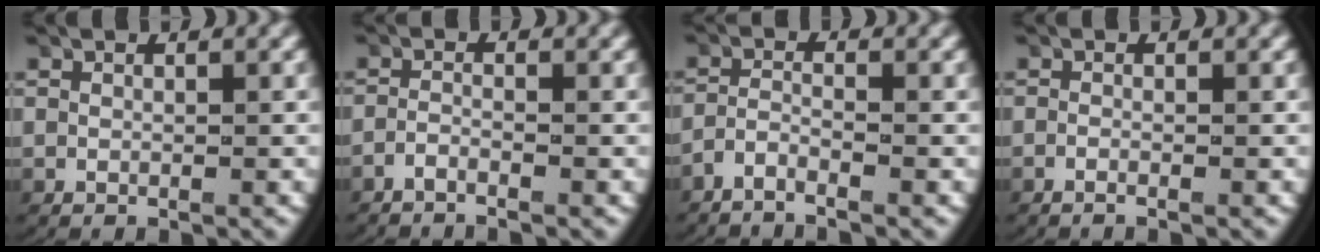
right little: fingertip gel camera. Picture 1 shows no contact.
{"total": 2.3, "force": [-2.2, 0.1, 0.7], "torque": [-0.029, -0.012, -0.035]}
{"total": 2.7, "force": [-2.4, 0.2, 1.3], "torque": [-0.035, -0.008, -0.041]}
{"total": 1.3, "force": [-1.1, 0.1, 0.6], "torque": [-0.022, -0.003, -0.019]}